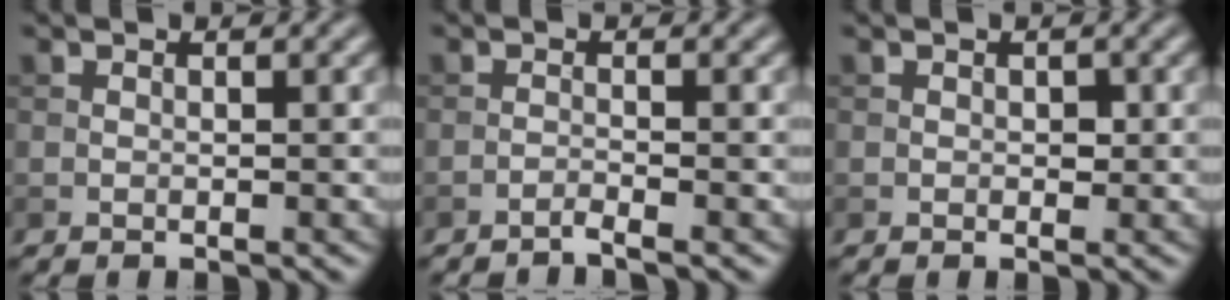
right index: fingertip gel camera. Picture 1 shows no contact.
{"total": 1.1, "force": [-0.9, 0.0, 0.6], "torque": [-0.004, 0.004, -0.027]}
{"total": 0.7, "force": [0.1, 0.6, 0.4], "torque": [-0.004, -0.001, 0.000]}